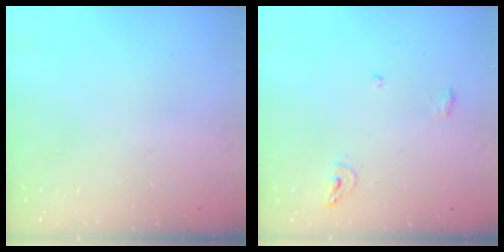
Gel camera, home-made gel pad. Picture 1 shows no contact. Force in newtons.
{"total": 6.1, "press": 5.9, "slide": 1.4}